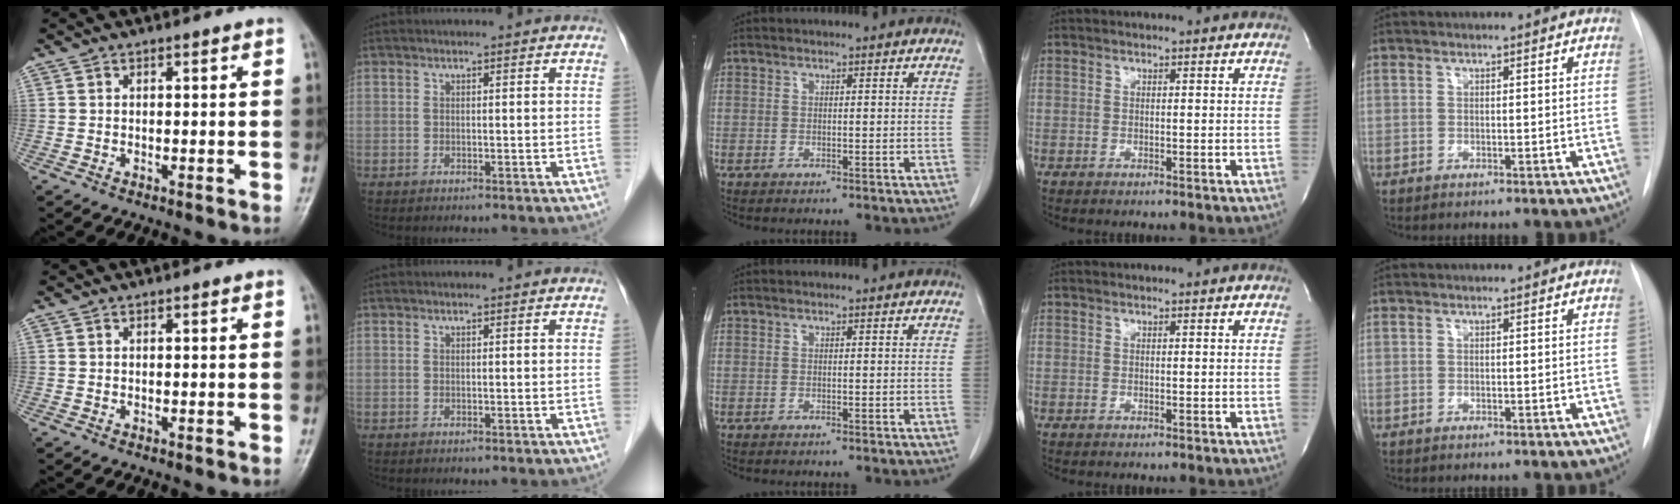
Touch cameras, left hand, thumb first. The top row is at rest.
{}